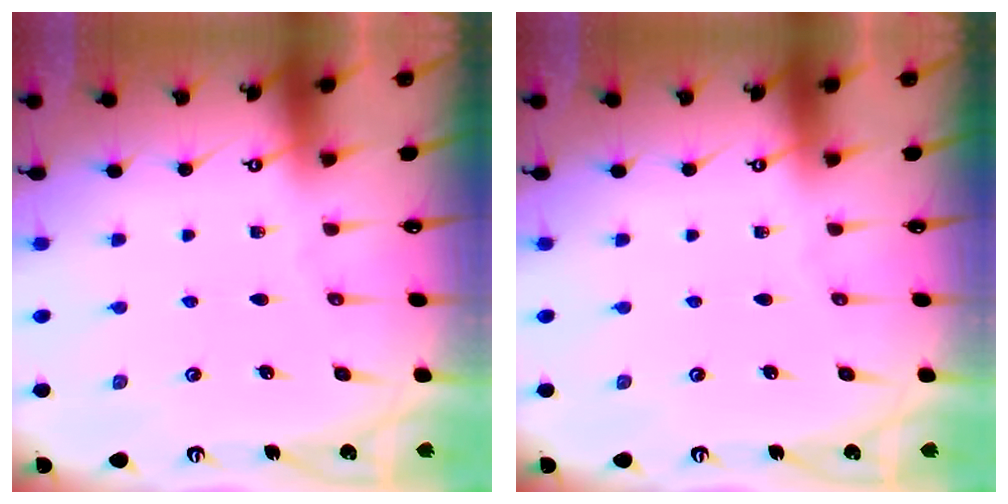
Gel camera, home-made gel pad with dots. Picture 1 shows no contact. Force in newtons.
{"total": 0.0}